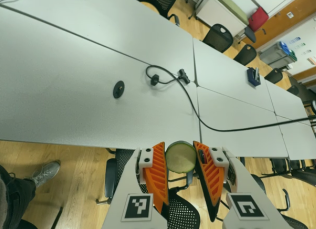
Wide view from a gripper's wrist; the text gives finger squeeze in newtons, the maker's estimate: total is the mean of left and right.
{"total": 10.4, "left": 10.8, "right": 10.0}